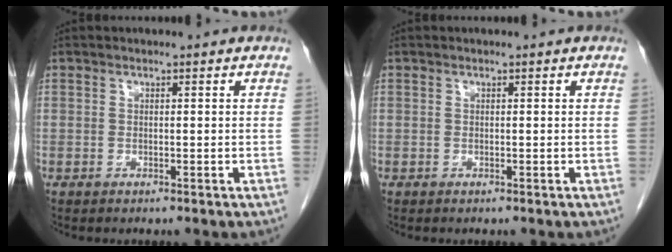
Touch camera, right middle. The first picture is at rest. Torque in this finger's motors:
{"motor_torque": [0.37, 0.13, -0.02, 0.00]}